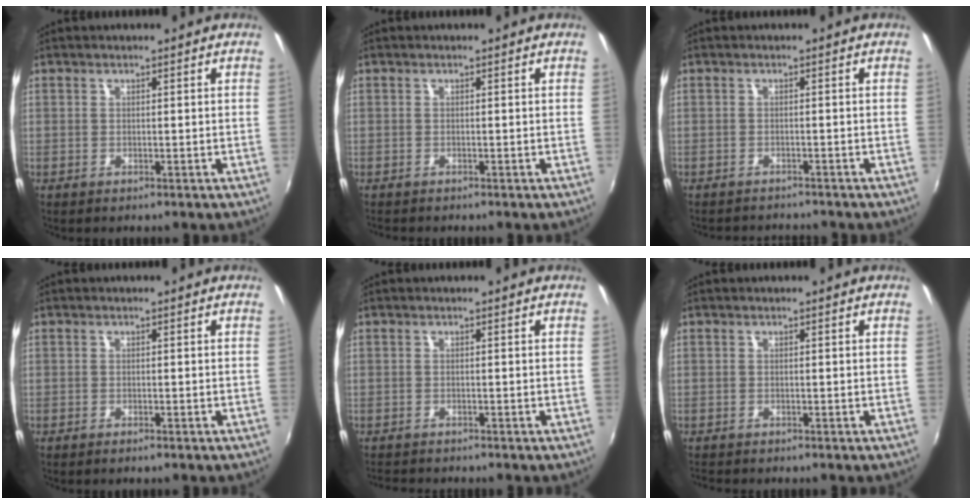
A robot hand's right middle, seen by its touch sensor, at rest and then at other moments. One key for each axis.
{"total": 0.7, "fx": -0.7, "fy": 0.1, "fz": 0.1, "tx": -0.005, "ty": -0.002, "tz": -0.013}
{"total": 4.1, "fx": -4.0, "fy": 0.8, "fz": 0.8, "tx": -0.026, "ty": -0.009, "tz": -0.059}
{"total": 0.8, "fx": -0.7, "fy": 0.1, "fz": 0.4, "tx": -0.008, "ty": -0.002, "tz": -0.013}
{"total": 2.9, "fx": -2.8, "fy": 0.4, "fz": 0.7, "tx": -0.025, "ty": -0.015, "tz": -0.049}
{"total": 1.4, "fx": -1.3, "fy": 0.2, "fz": 0.3, "tx": -0.009, "ty": -0.009, "tz": -0.022}